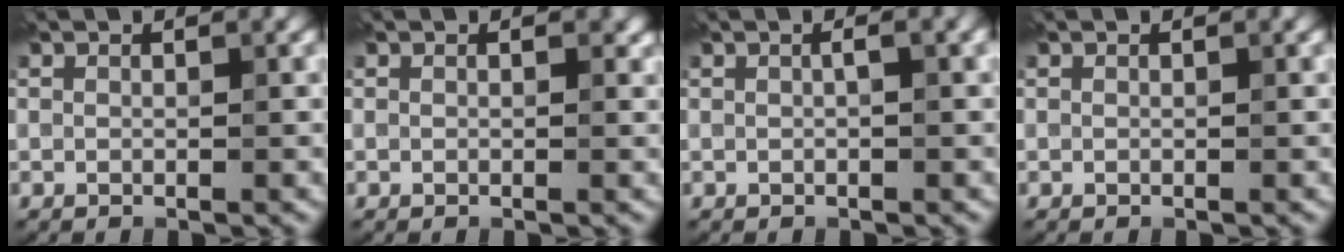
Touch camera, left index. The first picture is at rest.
{"total": 0.7, "force": [0.1, 0.5, 0.4], "torque": [-0.005, -0.001, 0.001]}
{"total": 1.4, "force": [0.1, 0.3, 1.3], "torque": [-0.022, 0.005, 0.000]}
{"total": 0.0}